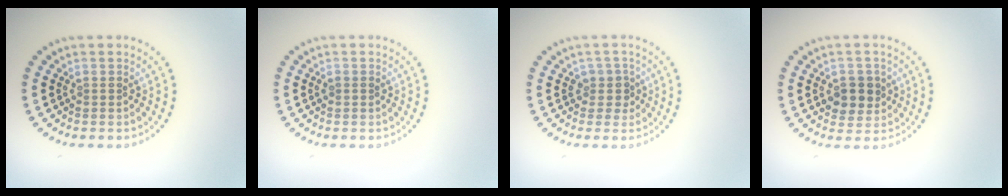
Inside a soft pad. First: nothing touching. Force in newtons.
{"total": 0.9, "press": 0.9, "slide": 0.1}
{"total": 1.8, "press": 1.5, "slide": 1.1}
{"total": 2.9, "press": 2.8, "slide": 0.8}